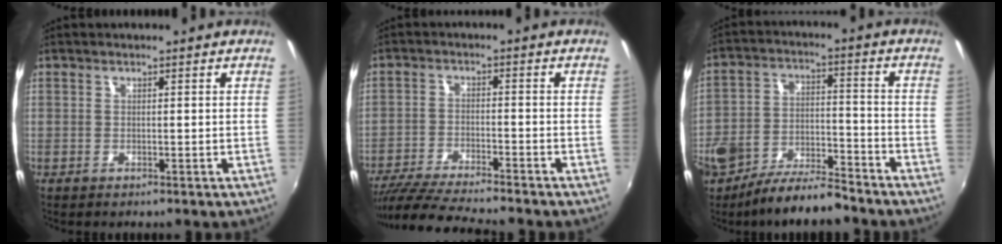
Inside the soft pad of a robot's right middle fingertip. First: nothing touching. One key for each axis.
{"total": 13.0, "fx": -11.7, "fy": 0.7, "fz": 5.6, "tx": -0.127, "ty": -0.020, "tz": -0.202}
{"total": 10.6, "fx": -7.6, "fy": 4.1, "fz": 6.0, "tx": -0.127, "ty": -0.001, "tz": -0.131}